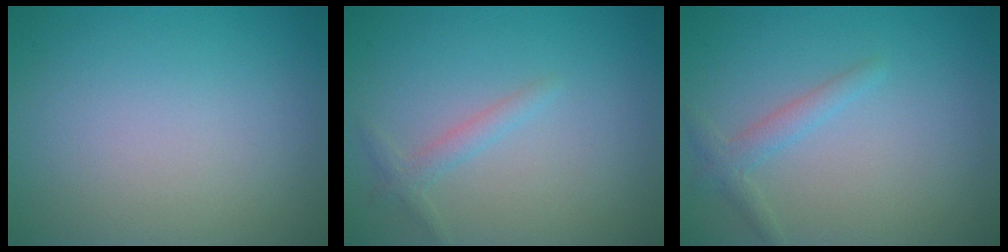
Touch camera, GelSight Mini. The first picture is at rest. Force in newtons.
{"total": 1.4, "press": 1.4, "slide": 0.1}
{"total": 1.6, "press": 1.6, "slide": 0.1}